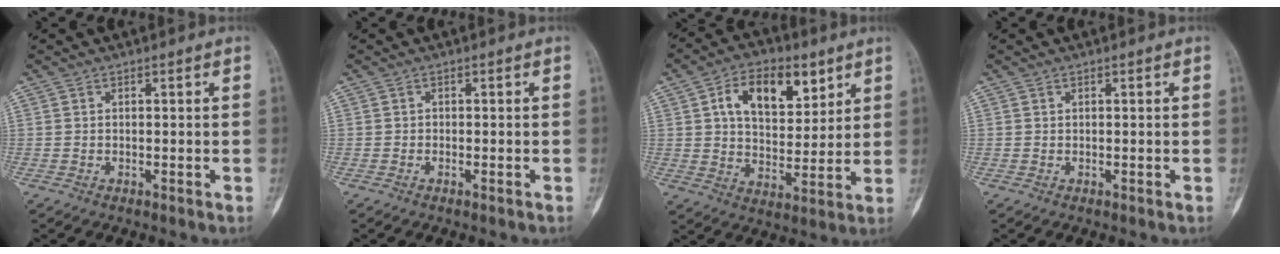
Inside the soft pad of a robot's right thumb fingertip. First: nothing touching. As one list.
[{"total": 0.5, "force": [-0.4, 0.1, 0.3], "torque": [-0.008, 0.002, -0.007]}, {"total": 14.1, "force": [6.0, 8.4, 9.6], "torque": [-0.117, -0.016, 0.103]}, {"total": 0.0}]